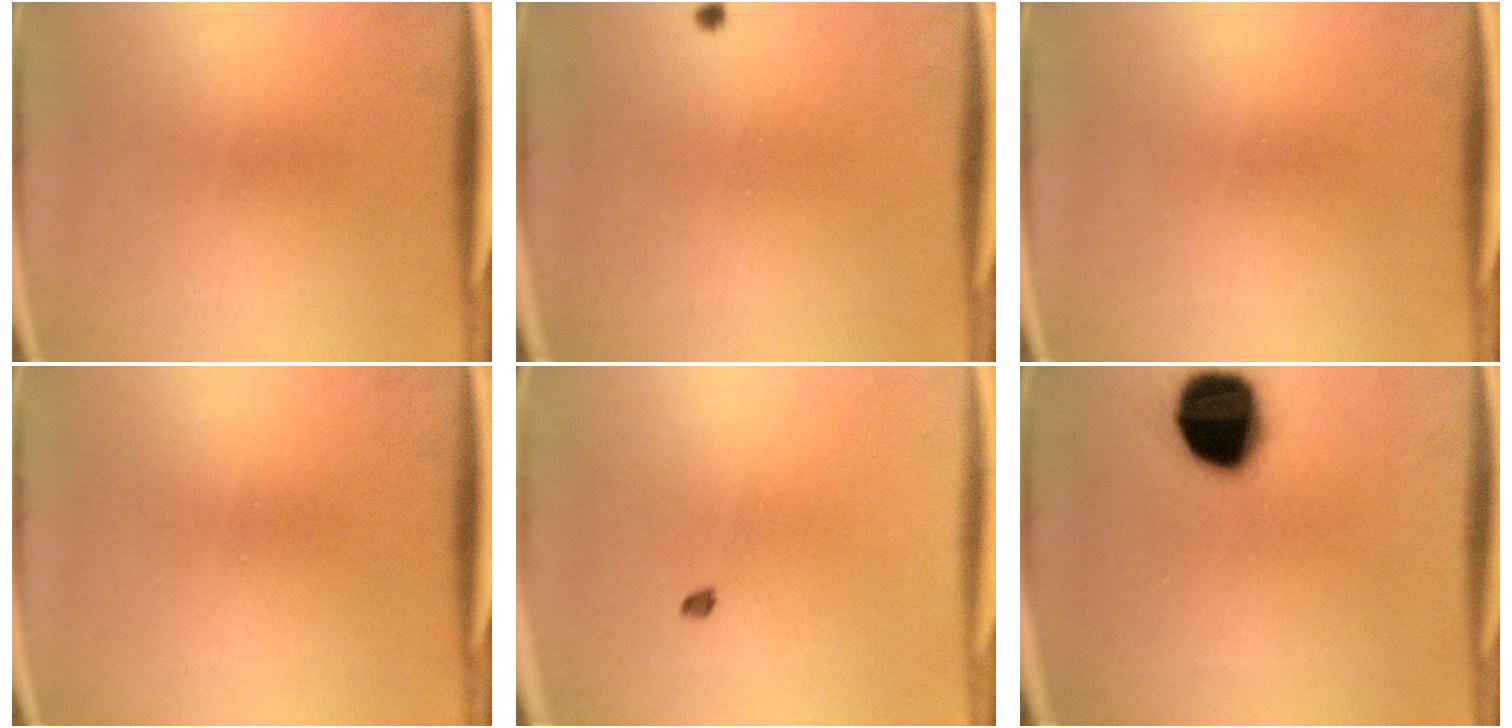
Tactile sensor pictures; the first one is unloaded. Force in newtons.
{"total": 0.5}
{"total": 0.0}
{"total": 0.0}
{"total": 0.9}
{"total": 19.8}